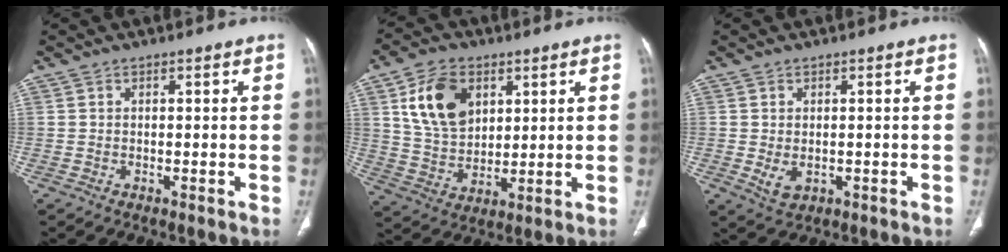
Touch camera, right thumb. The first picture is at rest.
{"total": 12.7, "force": [5.0, 8.5, 8.0], "torque": [-0.123, -0.016, 0.102]}
{"total": 3.0, "force": [-0.5, 2.0, 2.2], "torque": [-0.037, -0.005, 0.004]}